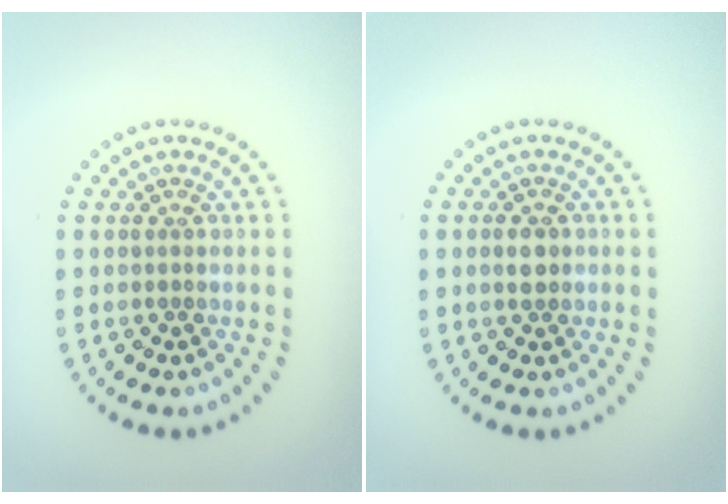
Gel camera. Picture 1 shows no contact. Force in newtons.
{"total": 1.6, "press": 1.5, "slide": 0.3}